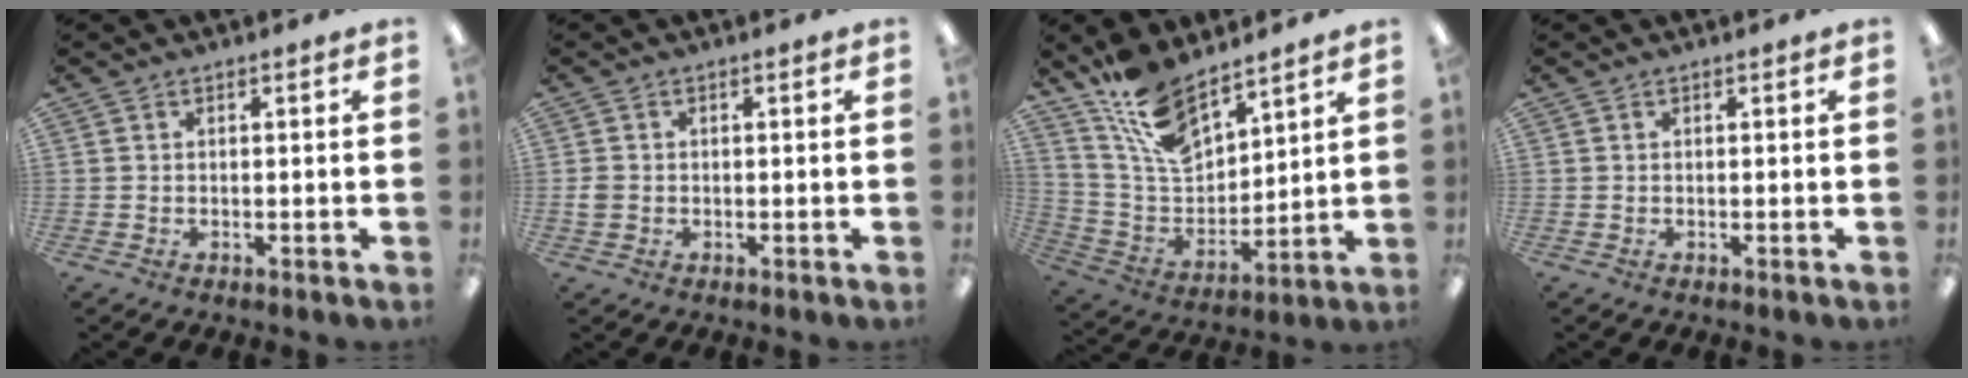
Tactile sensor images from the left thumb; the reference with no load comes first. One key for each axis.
{"total": 1.8, "fx": -0.2, "fy": 1.6, "fz": 0.9, "tx": -0.015, "ty": 0.003, "tz": -0.003}
{"total": 13.9, "fx": 10.4, "fy": 6.0, "fz": 7.0, "tx": -0.151, "ty": -0.051, "tz": 0.197}
{"total": 0.0}